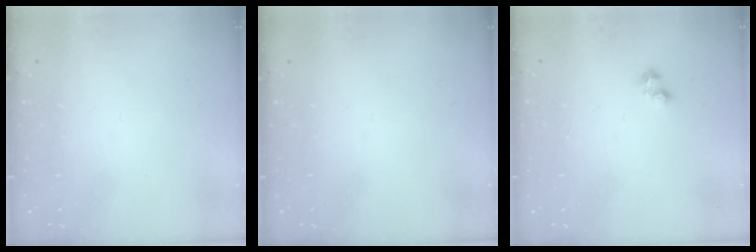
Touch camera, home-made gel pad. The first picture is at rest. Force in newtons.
{"total": 0.0}
{"total": 1.2, "press": 1.0, "slide": 0.6}